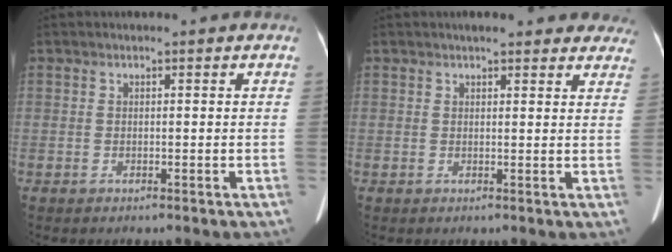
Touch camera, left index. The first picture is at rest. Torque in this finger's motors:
{"motor_torque": [0.44, -0.56, 0.20, 0.06]}